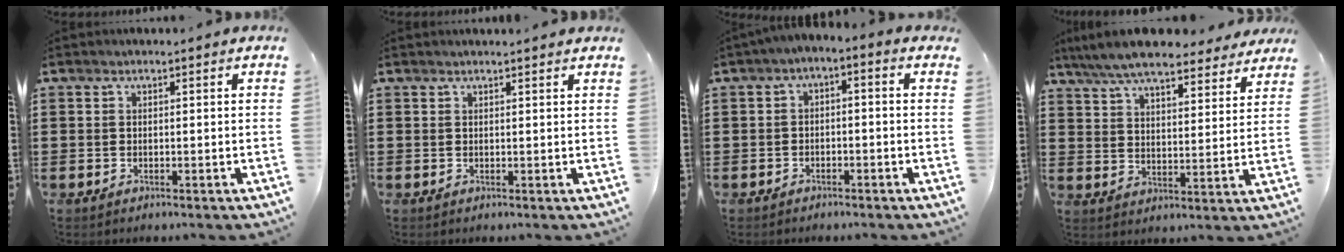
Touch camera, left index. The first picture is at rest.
{"total": 0.9, "force": [0.8, 0.0, 0.4], "torque": [-0.008, -0.002, 0.016]}
{"total": 2.5, "force": [-2.4, 0.3, 0.6], "torque": [-0.020, 0.000, -0.053]}
{"total": 8.1, "force": [7.4, 1.2, 3.0], "torque": [-0.089, -0.028, 0.135]}